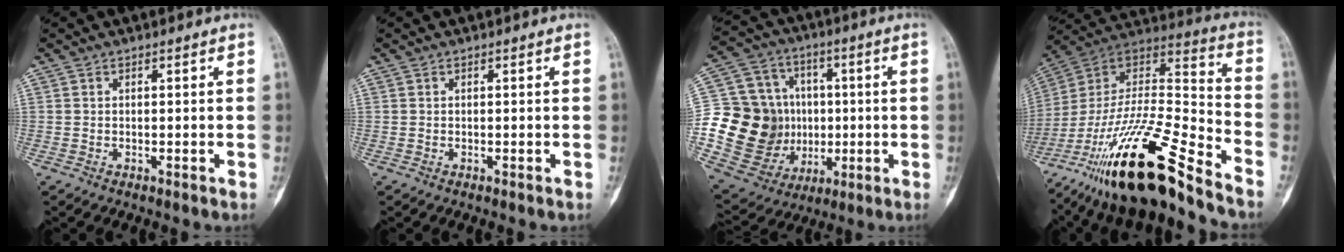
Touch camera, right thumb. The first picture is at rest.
{"total": 0.0}
{"total": 21.1, "force": [-0.6, 18.5, 10.1], "torque": [-0.150, 0.034, 0.012]}
{"total": 27.6, "force": [-18.8, 5.9, 19.3], "torque": [-0.359, 0.060, -0.331]}